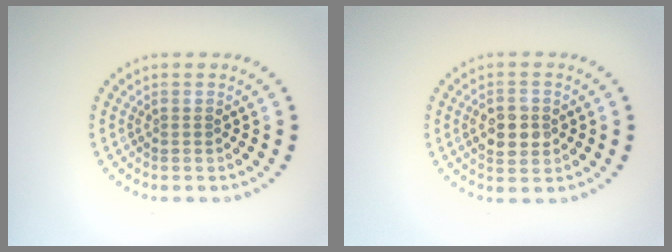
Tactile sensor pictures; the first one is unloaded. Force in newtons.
{"total": 3.7, "press": 3.7, "slide": 0.2}